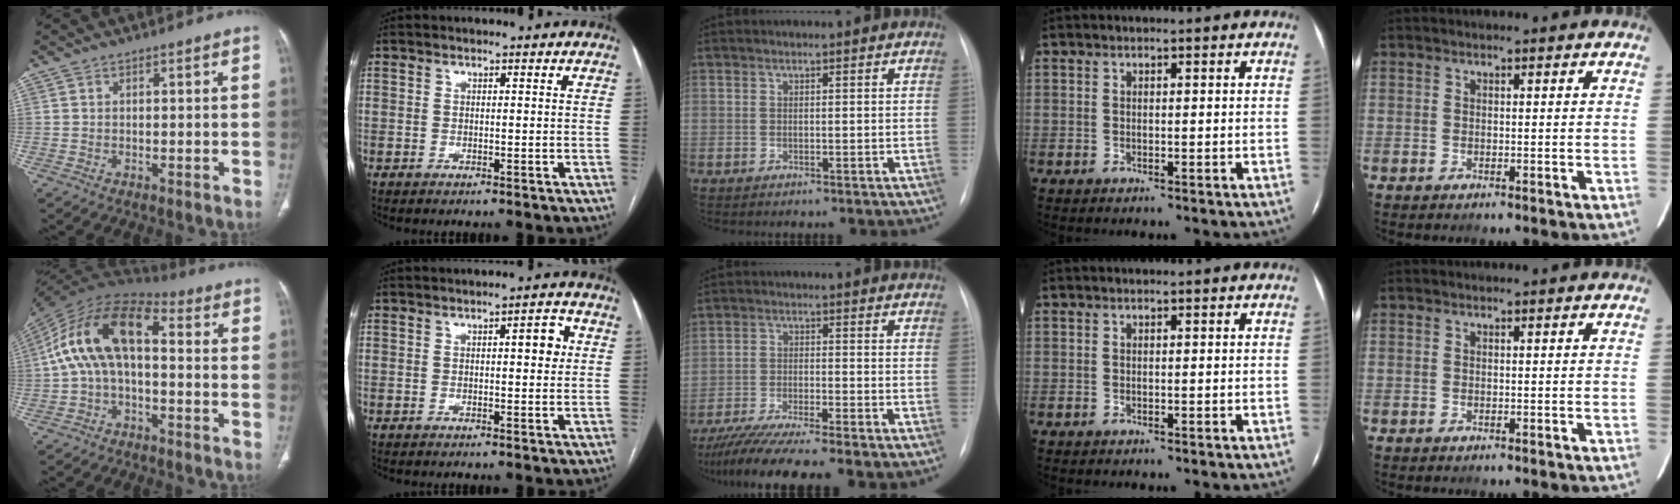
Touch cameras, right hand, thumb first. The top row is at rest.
{"thumb": {"total": 15.1, "force": [0.4, 7.9, 12.9], "torque": [-0.237, 0.050, -0.002]}, "index": {"total": 3.4, "force": [0.8, 1.0, 3.2], "torque": [-0.038, 0.007, 0.008]}, "middle": {"total": 10.8, "force": [-8.7, -0.2, 6.3], "torque": [-0.102, -0.026, -0.141]}}